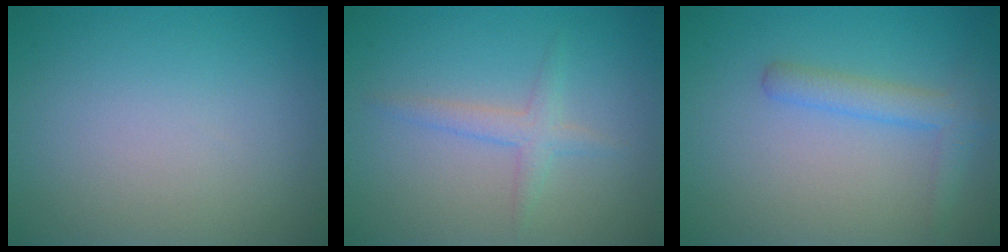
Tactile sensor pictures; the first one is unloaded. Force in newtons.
{"total": 1.9, "press": 1.9, "slide": 0.1}
{"total": 2.5, "press": 2.5, "slide": 0.0}